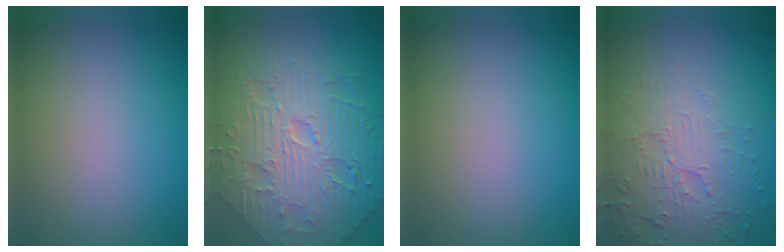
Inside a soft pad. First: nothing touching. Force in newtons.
{"total": 8.4, "press": 6.7, "slide": 5.2}
{"total": 0.0}
{"total": 5.9, "press": 3.8, "slide": 4.5}